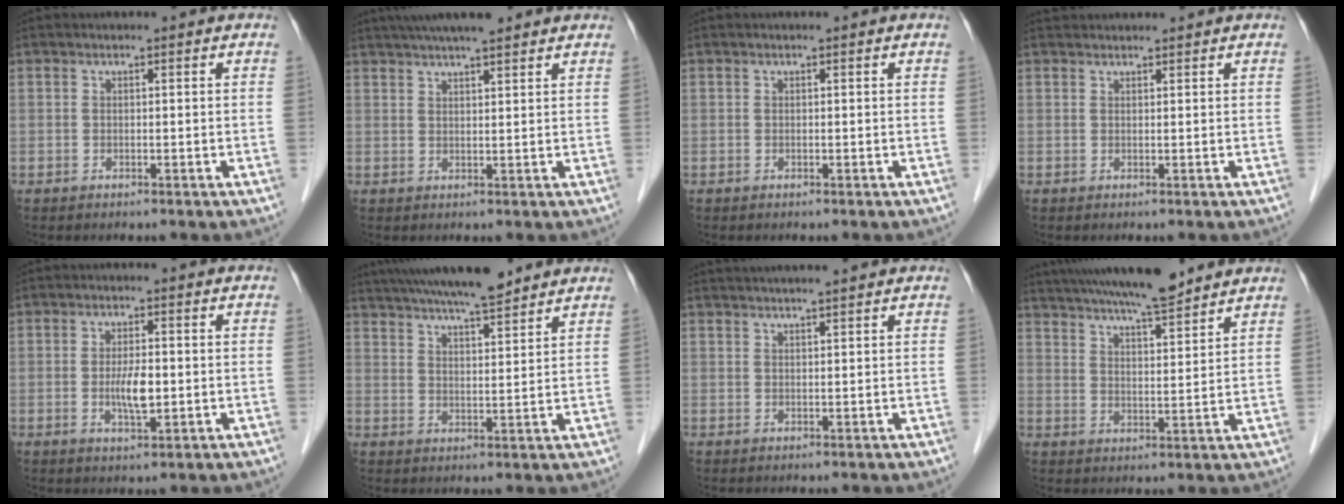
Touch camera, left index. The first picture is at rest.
{"total": 9.7, "force": [8.2, 1.1, 5.1], "torque": [-0.078, 0.033, 0.116]}
{"total": 0.0}
{"total": 3.5, "force": [3.4, 0.4, 0.6], "torque": [-0.008, 0.036, 0.053]}
{"total": 4.1, "force": [-0.4, 1.1, 3.9], "torque": [-0.078, -0.004, -0.006]}
{"total": 14.2, "force": [12.4, 1.4, 6.8], "torque": [-0.117, 0.024, 0.194]}
{"total": 7.6, "force": [6.7, 0.1, 3.6], "torque": [-0.052, 0.030, 0.090]}
{"total": 15.2, "force": [13.4, 1.1, 7.0], "torque": [-0.121, 0.018, 0.209]}